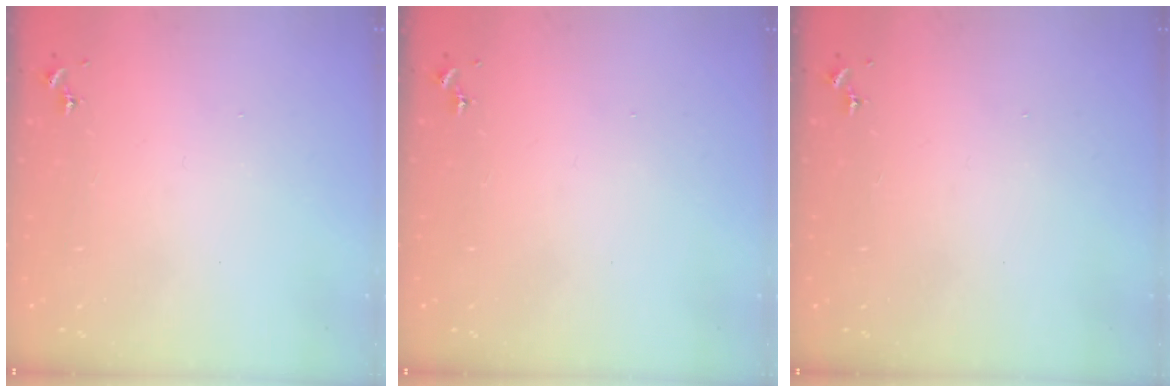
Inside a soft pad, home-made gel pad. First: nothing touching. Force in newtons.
{"total": 0.0}
{"total": 0.0}